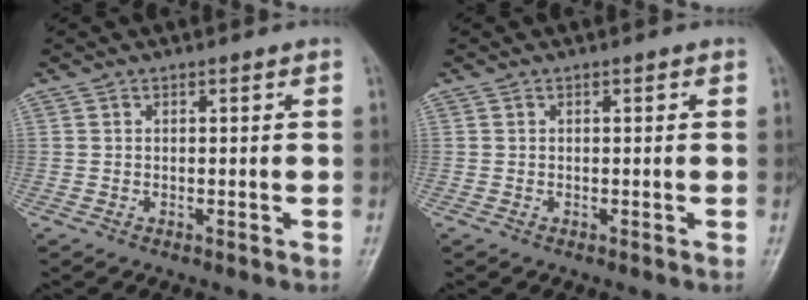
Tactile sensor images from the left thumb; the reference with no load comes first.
{"total": 0.0}